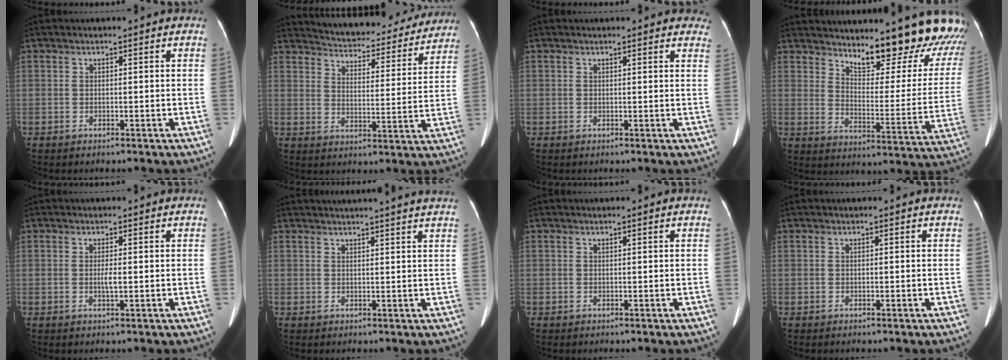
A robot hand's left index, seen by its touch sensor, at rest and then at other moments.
{"total": 21.5, "force": [19.8, 5.1, 6.6], "torque": [-0.093, -0.038, 0.246]}
{"total": 8.1, "force": [7.2, 1.9, 3.0], "torque": [-0.012, -0.014, 0.058]}
{"total": 20.6, "force": [18.6, 4.0, 7.8], "torque": [-0.086, -0.099, 0.223]}
{"total": 1.3, "force": [-0.3, 0.1, 1.3], "torque": [-0.027, -0.012, -0.008]}
{"total": 12.7, "force": [11.7, -0.7, 5.1], "torque": [-0.079, -0.019, 0.130]}
{"total": 0.5, "force": [0.4, 0.0, 0.3], "torque": [-0.006, -0.005, 0.003]}
{"total": 0.0}